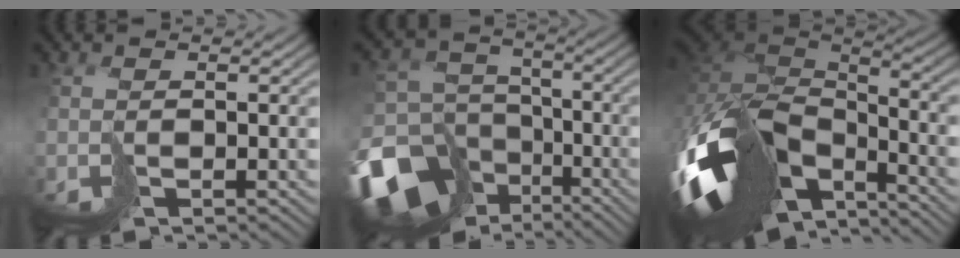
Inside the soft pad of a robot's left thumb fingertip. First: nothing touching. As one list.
[{"total": 17.9, "force": [-9.6, 13.4, 7.1], "torque": [-0.223, -0.052, -0.129]}, {"total": 15.5, "force": [-6.9, 8.9, 10.7], "torque": [-0.290, -0.029, -0.103]}]